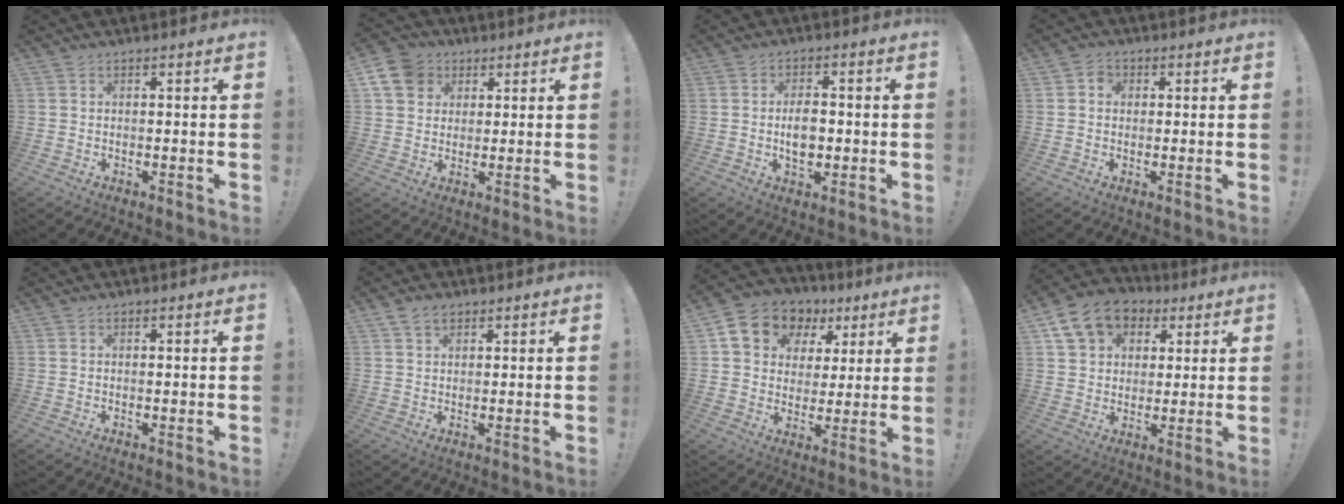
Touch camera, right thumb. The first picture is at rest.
{"total": 9.5, "force": [4.1, 7.9, 3.5], "torque": [-0.066, -0.017, 0.081]}
{"total": 6.6, "force": [-1.0, 4.3, 4.9], "torque": [-0.069, -0.002, -0.024]}
{"total": 2.3, "force": [-0.1, 2.0, 1.1], "torque": [-0.011, 0.001, -0.003]}
{"total": 0.0}
{"total": 3.3, "force": [2.1, 1.9, 1.7], "torque": [-0.025, -0.005, 0.039]}
{"total": 12.1, "force": [5.7, 9.5, 4.9], "torque": [-0.082, -0.025, 0.111]}
{"total": 12.8, "force": [5.6, 10.0, 5.7], "torque": [-0.084, -0.021, 0.112]}